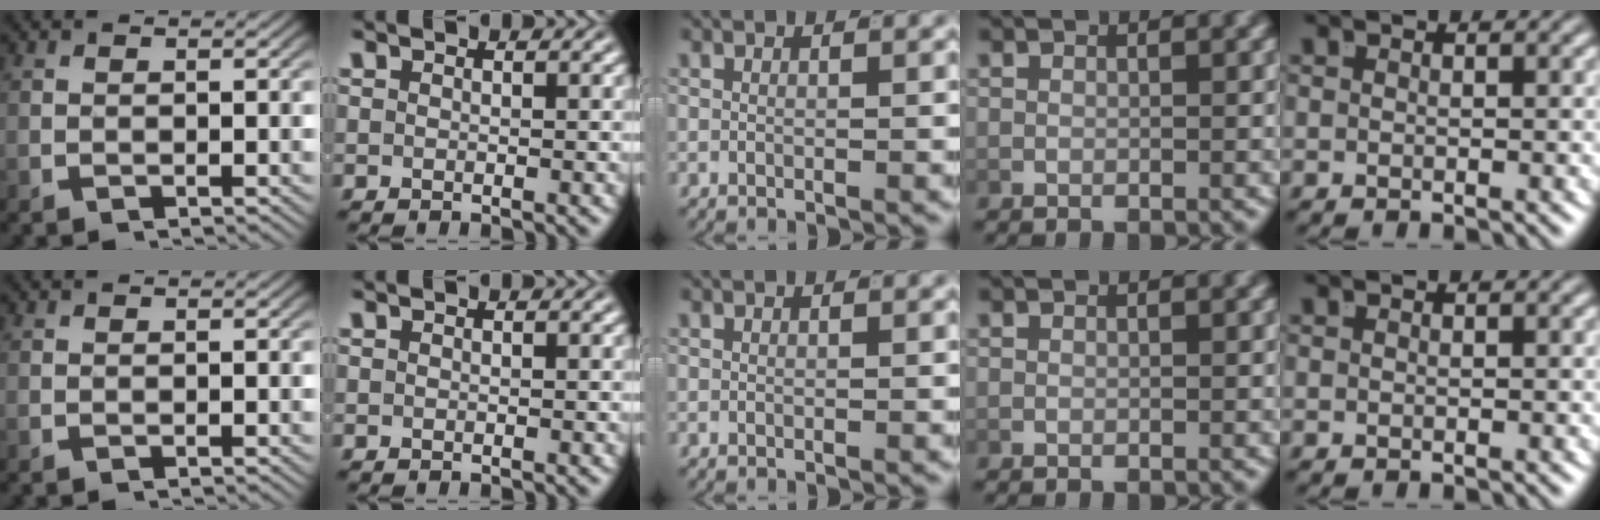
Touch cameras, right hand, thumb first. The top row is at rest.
{}